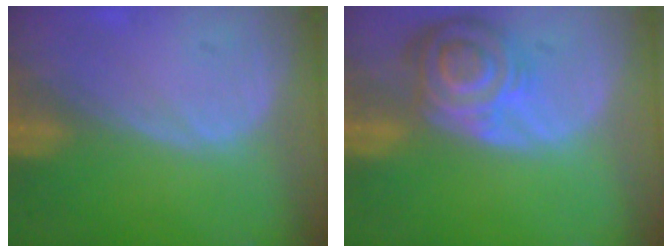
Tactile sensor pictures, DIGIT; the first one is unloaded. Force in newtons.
{"total": 8.4, "press": 7.4, "slide": 3.9}